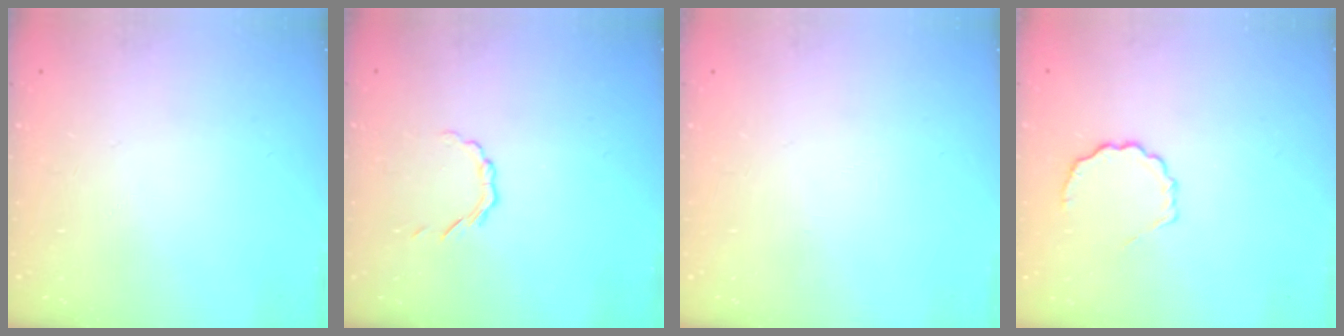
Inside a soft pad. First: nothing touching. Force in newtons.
{"total": 2.4, "press": 2.2, "slide": 0.8}
{"total": 0.0}
{"total": 4.7, "press": 4.4, "slide": 1.6}